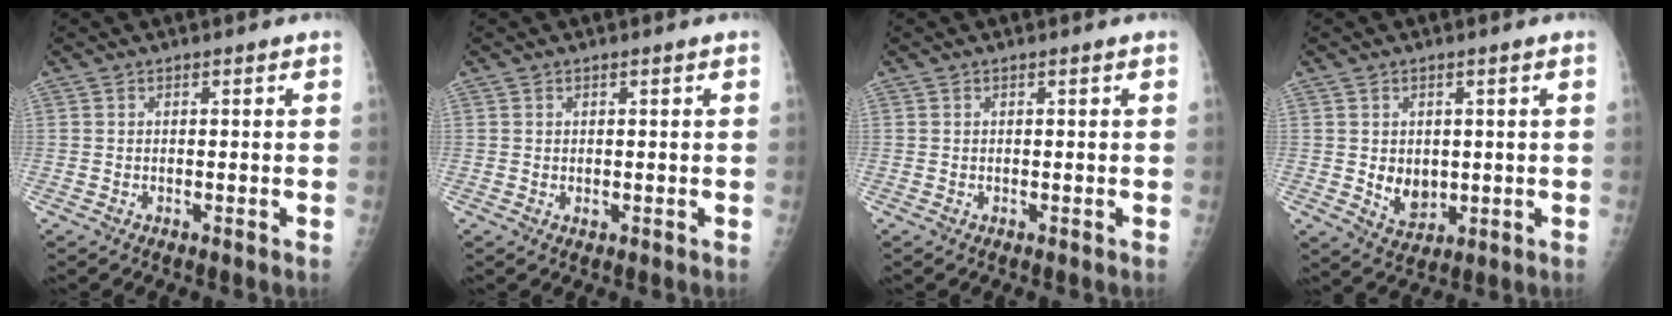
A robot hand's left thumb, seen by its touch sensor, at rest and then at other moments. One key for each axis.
{"total": 0.7, "fx": 0.1, "fy": 0.3, "fz": 0.7, "tx": -0.008, "ty": -0.001, "tz": 0.006}
{"total": 0.0}
{"total": 5.3, "fx": 0.2, "fy": 4.0, "fz": 3.4, "tx": -0.034, "ty": -0.011, "tz": 0.019}